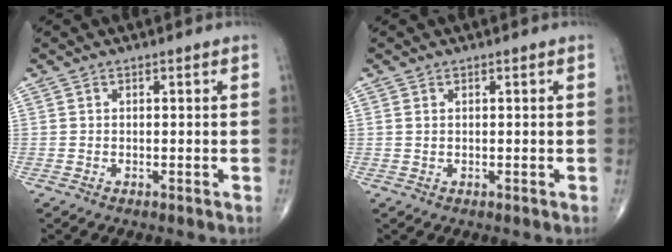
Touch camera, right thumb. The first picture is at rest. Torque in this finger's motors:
{"motor_torque": [-0.31, 0.14, -0.34, -0.28, 0.00]}